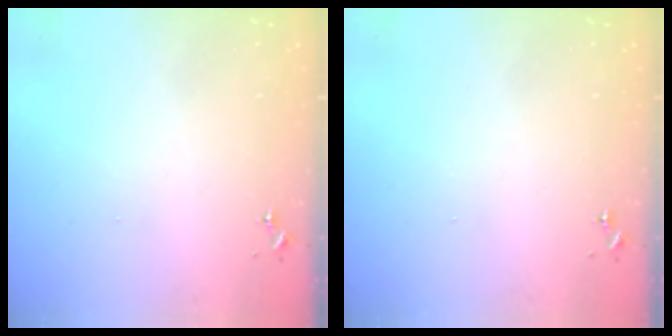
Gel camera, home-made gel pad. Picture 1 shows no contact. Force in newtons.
{"total": 0.0}